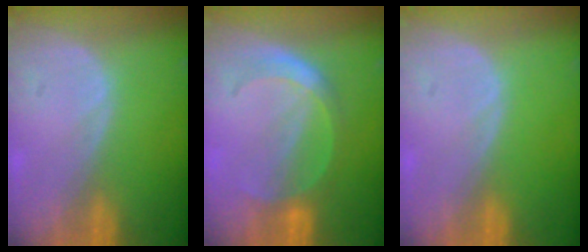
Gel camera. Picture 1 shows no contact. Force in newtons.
{"total": 5.0, "press": 4.7, "slide": 1.8}
{"total": 0.0}